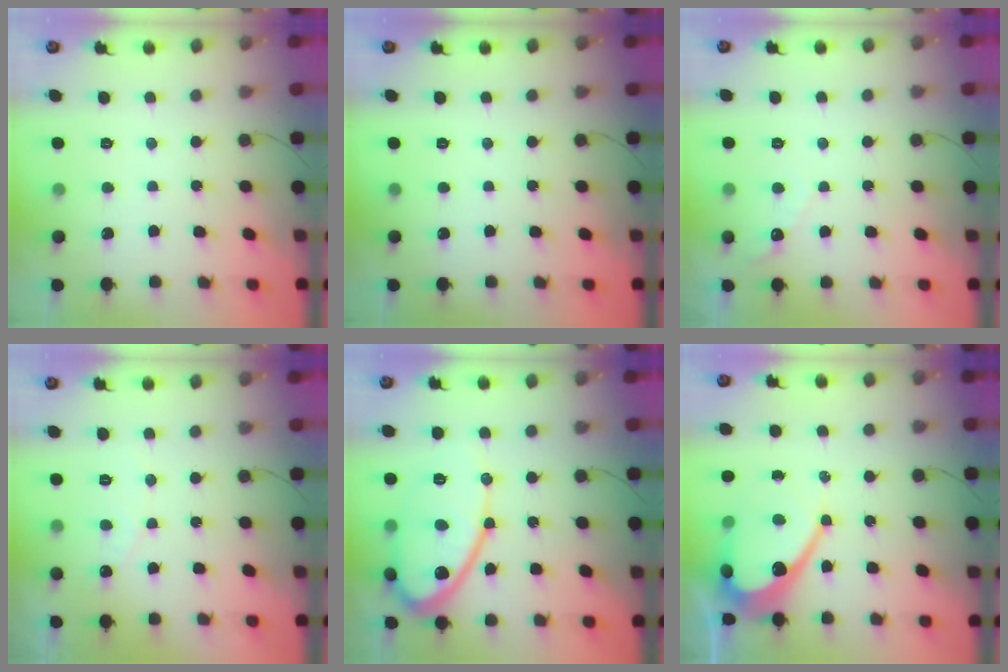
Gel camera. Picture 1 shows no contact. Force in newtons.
{"total": 0.0}
{"total": 3.4, "press": 3.4, "slide": 0.2}
{"total": 2.5, "press": 2.5, "slide": 0.1}
{"total": 14.2, "press": 14.2, "slide": 1.1}
{"total": 13.9, "press": 13.8, "slide": 1.2}